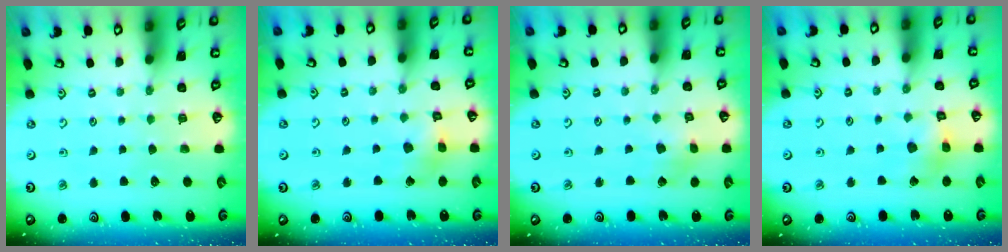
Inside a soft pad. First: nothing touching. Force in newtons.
{"total": 4.9, "press": 4.9, "slide": 0.7}
{"total": 2.7, "press": 2.7, "slide": 0.1}
{"total": 6.6, "press": 6.5, "slide": 0.6}